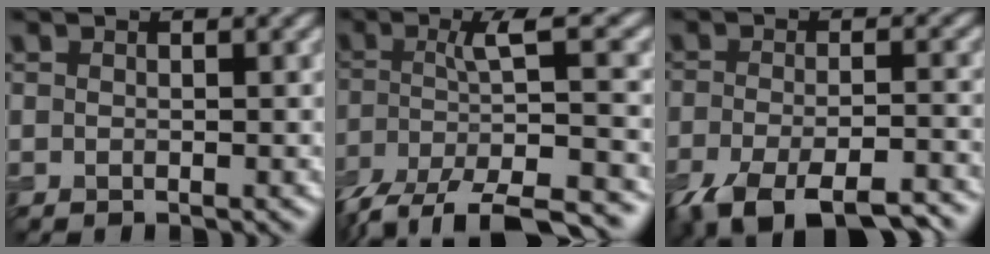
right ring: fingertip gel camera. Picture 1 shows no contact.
{"total": 9.2, "force": [-4.5, 2.9, 7.5], "torque": [-0.134, 0.003, -0.080]}
{"total": 9.7, "force": [-7.2, 3.0, 5.8], "torque": [-0.108, -0.027, -0.112]}